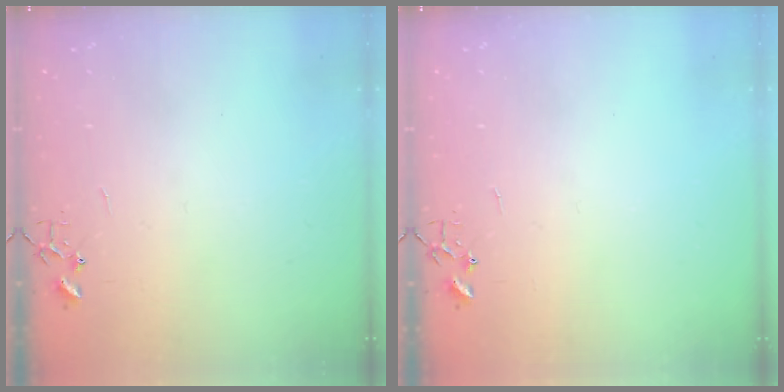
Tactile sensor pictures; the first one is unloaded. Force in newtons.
{"total": 0.0}